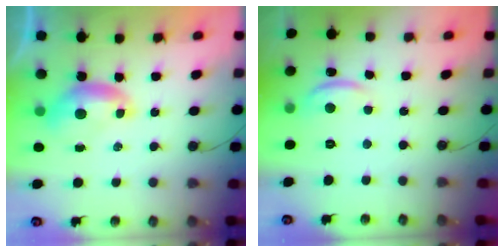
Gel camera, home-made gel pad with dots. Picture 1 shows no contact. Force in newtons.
{"total": 2.7, "press": 2.7, "slide": 0.4}